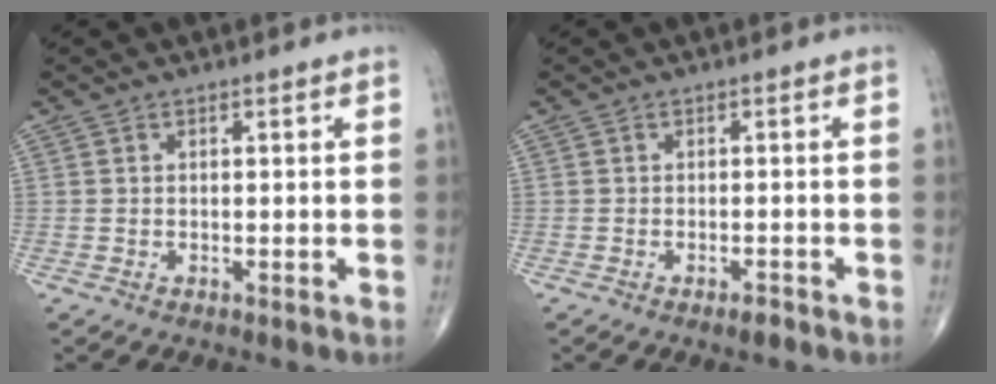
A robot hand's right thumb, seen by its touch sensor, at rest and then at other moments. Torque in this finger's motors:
{"motor_torque": [-0.12, 0.15, 0.12, 0.23, -0.07]}